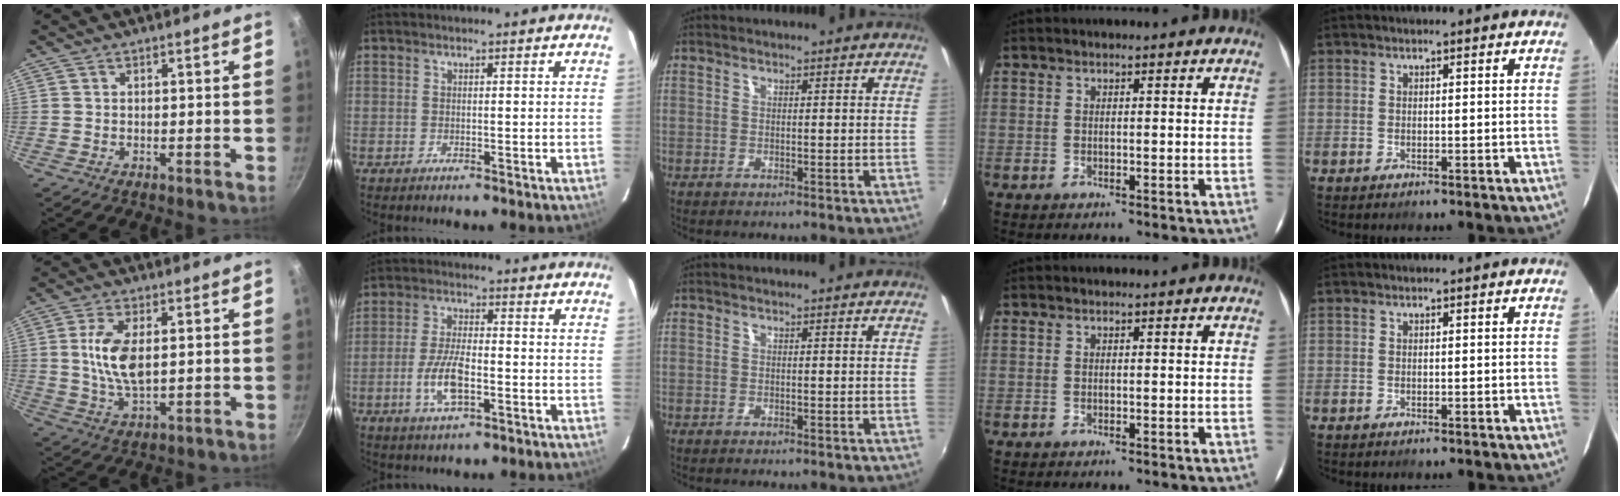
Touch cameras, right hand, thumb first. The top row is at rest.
{"thumb": {"total": 9.5, "force": [1.2, 4.5, 8.3], "torque": [-0.160, -0.003, 0.026]}, "index": {"total": 8.1, "force": [-2.9, 3.0, 6.9], "torque": [-0.145, -0.001, -0.055]}}